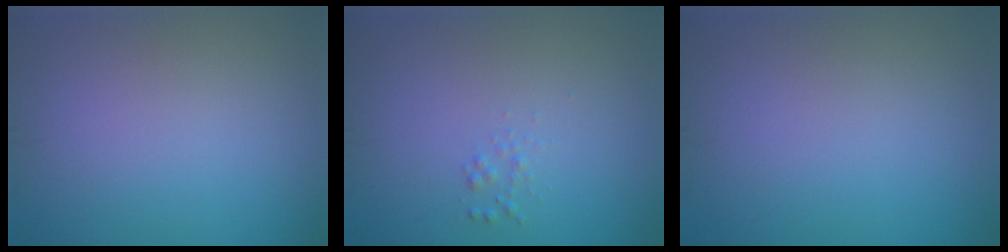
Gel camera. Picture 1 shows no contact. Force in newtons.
{"total": 0.7, "press": 0.7, "slide": 0.0}
{"total": 0.0}